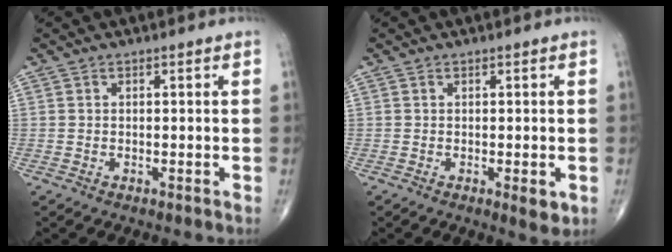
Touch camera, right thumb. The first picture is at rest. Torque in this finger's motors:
{"motor_torque": [0.71, 0.43, -0.09, -0.09, 0.07]}